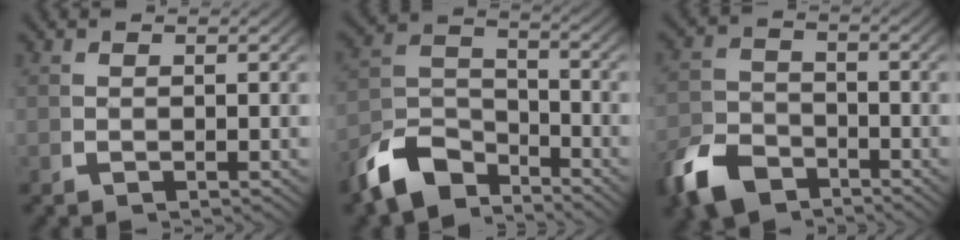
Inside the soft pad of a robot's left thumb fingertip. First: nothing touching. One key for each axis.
{"total": 8.2, "fx": -4.4, "fy": 5.3, "fz": 4.5, "tx": -0.083, "ty": -0.024, "tz": -0.074}
{"total": 6.8, "fx": -4.7, "fy": 4.1, "fz": 2.6, "tx": -0.046, "ty": -0.026, "tz": -0.076}